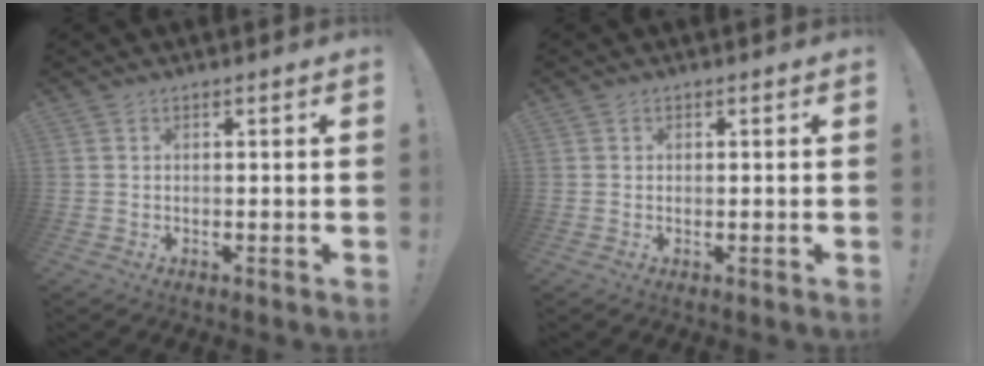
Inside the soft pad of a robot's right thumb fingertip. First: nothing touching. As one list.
[{"total": 0.8, "force": [0.6, 0.4, -0.2], "torque": [0.004, 0.002, 0.011]}]